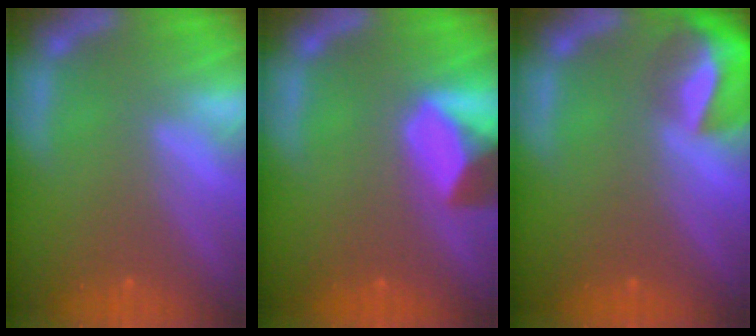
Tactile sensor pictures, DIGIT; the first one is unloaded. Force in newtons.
{"total": 5.9}
{"total": 7.4}